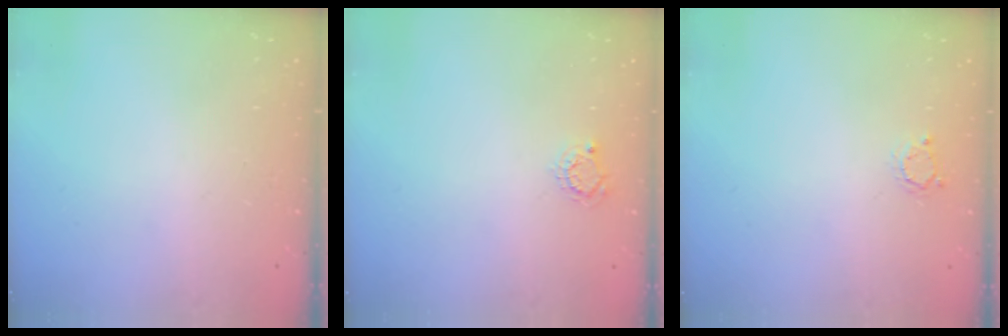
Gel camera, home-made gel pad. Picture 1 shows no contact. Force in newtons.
{"total": 2.5, "press": 2.5, "slide": 0.4}
{"total": 2.5, "press": 2.5, "slide": 0.4}